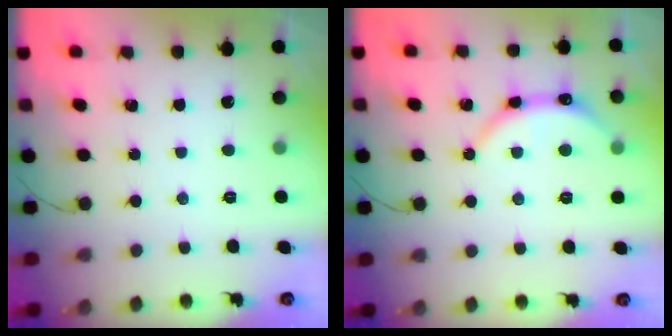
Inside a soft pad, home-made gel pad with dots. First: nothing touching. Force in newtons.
{"total": 5.2, "press": 5.0, "slide": 1.3}